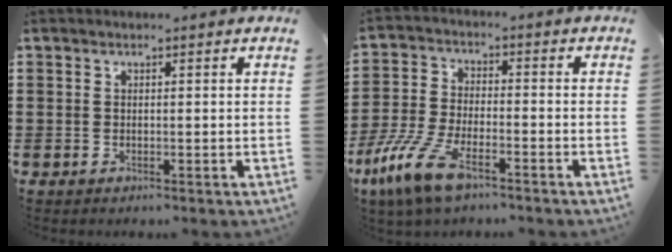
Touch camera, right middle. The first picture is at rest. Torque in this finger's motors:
{"motor_torque": [1.83, -0.30, 0.47, 0.21]}